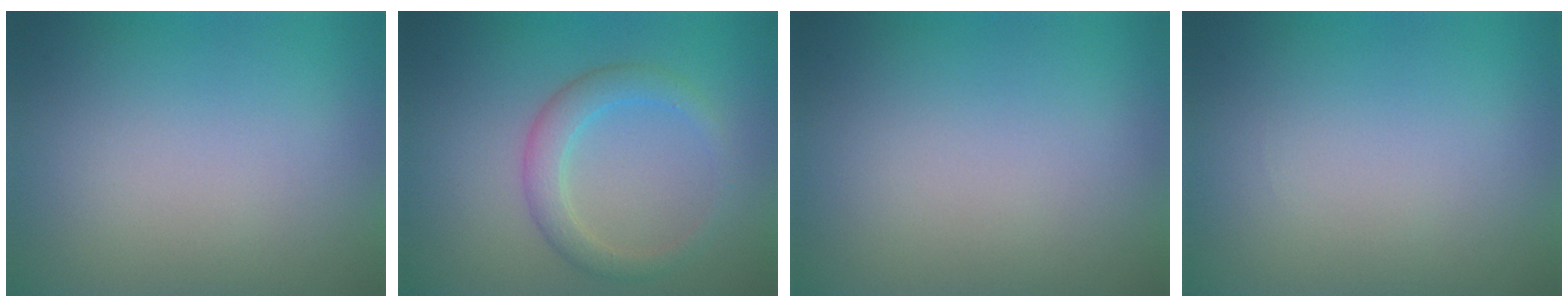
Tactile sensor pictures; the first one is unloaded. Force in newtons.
{"total": 2.8, "press": 2.8, "slide": 0.2}
{"total": 0.0}
{"total": 0.0}